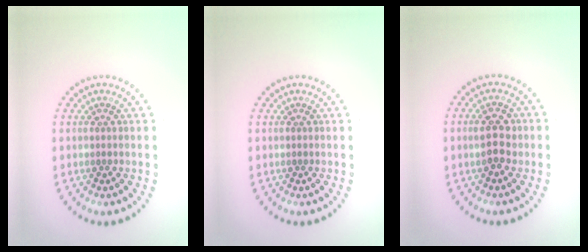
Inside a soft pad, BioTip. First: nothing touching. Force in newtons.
{"total": 0.0}
{"total": 2.8, "press": 2.8, "slide": 0.1}